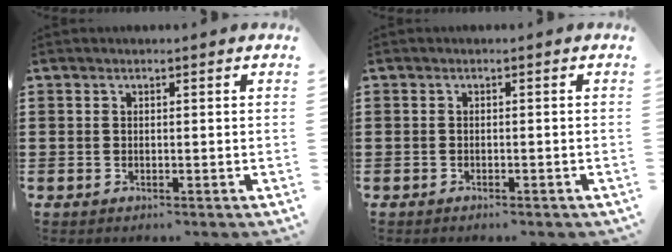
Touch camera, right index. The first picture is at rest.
{"total": 0.6, "force": [-0.5, 0.1, 0.2], "torque": [-0.007, -0.002, -0.010]}